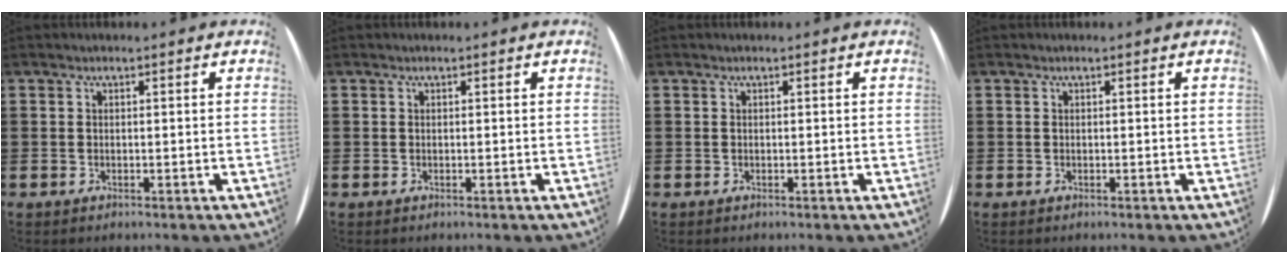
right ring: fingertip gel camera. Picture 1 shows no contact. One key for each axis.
{"total": 0.0}
{"total": 0.0}
{"total": 0.0}